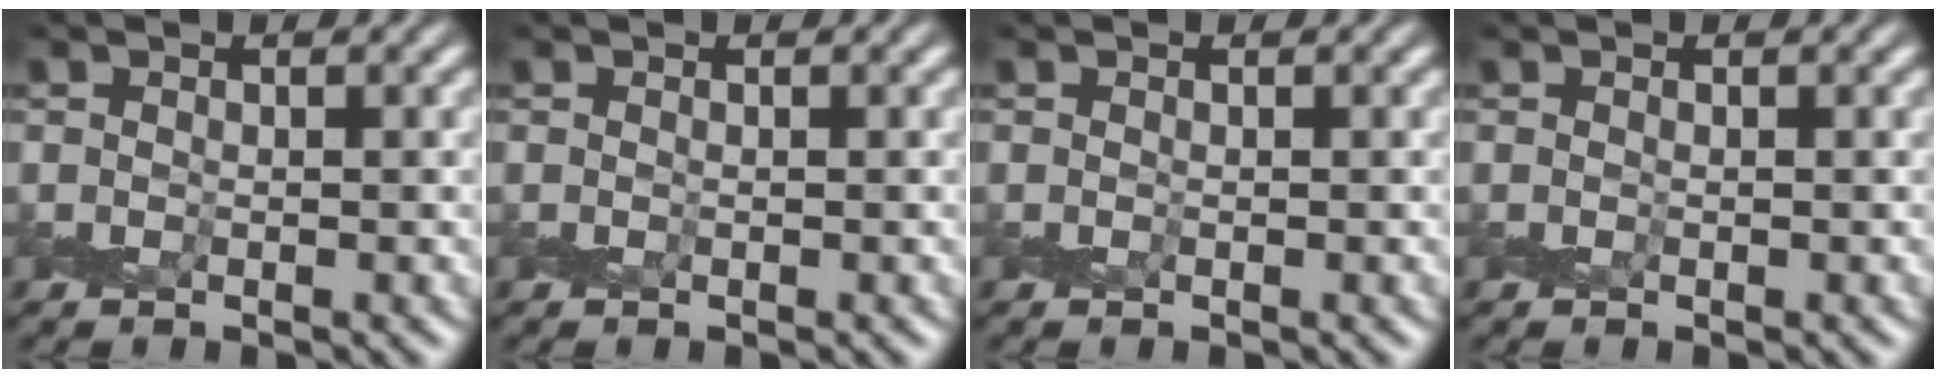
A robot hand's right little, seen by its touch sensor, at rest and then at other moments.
{"total": 0.0}
{"total": 0.0}
{"total": 0.0}